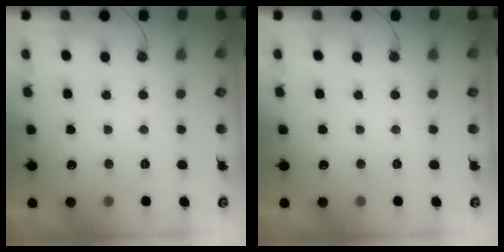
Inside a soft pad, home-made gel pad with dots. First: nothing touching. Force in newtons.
{"total": 0.0}